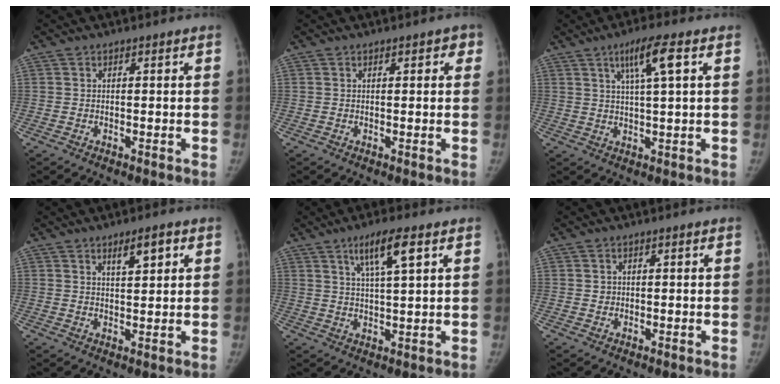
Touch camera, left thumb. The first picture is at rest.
{"total": 2.1, "force": [0.9, 1.1, 1.5], "torque": [-0.004, 0.001, 0.008]}
{"total": 7.0, "force": [2.9, 0.3, 6.3], "torque": [-0.120, -0.004, 0.053]}
{"total": 4.4, "force": [2.3, 1.4, 3.5], "torque": [-0.049, -0.013, 0.040]}
{"total": 7.3, "force": [3.7, 0.9, 6.2], "torque": [-0.114, -0.014, 0.068]}
{"total": 1.1, "force": [0.1, 1.1, 0.3], "torque": [0.000, 0.002, 0.003]}